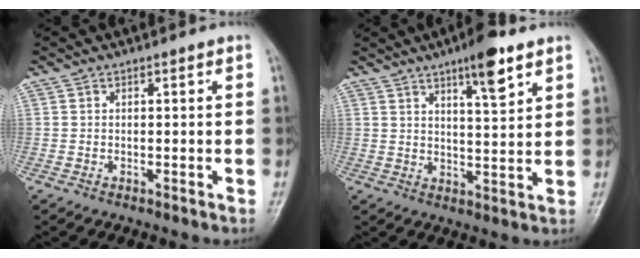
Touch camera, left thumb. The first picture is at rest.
{"total": 8.4, "force": [5.2, 1.9, 6.3], "torque": [-0.089, -0.029, 0.080]}